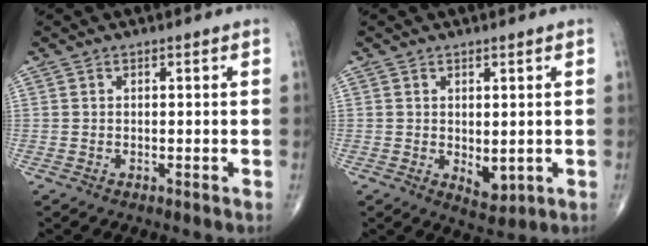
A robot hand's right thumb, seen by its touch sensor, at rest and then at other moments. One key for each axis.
{"total": 3.8, "fx": -0.2, "fy": 2.2, "fz": 3.2, "tx": -0.034, "ty": -0.011, "tz": 0.007}